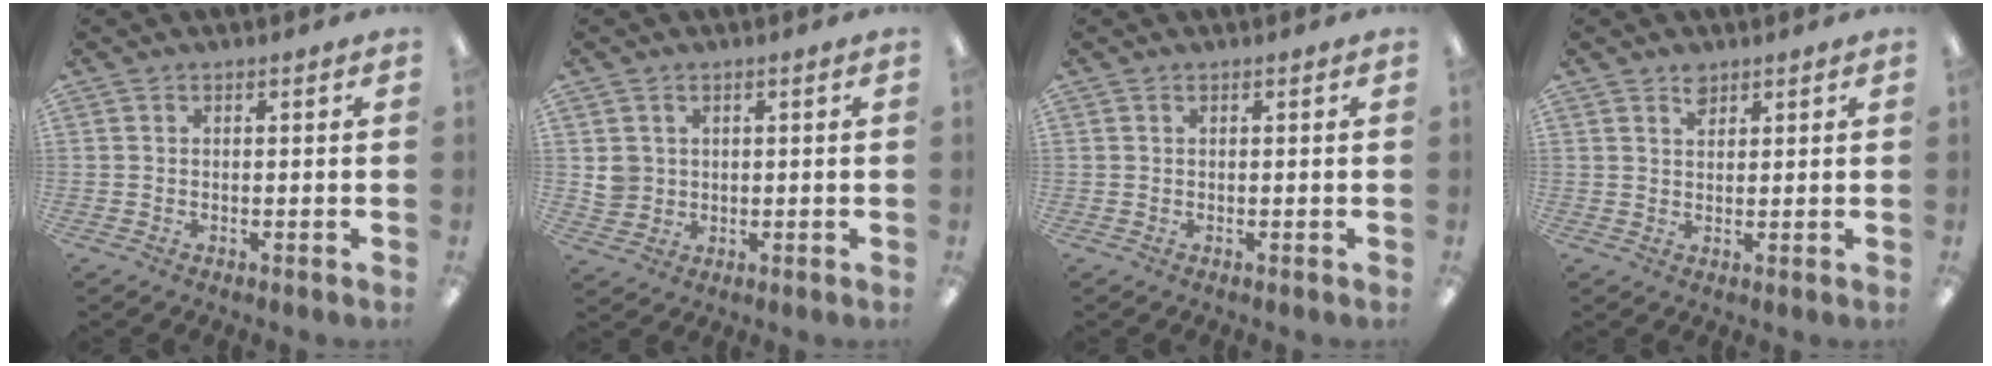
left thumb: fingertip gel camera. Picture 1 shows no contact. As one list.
[{"total": 3.8, "force": [1.1, 3.5, 0.5], "torque": [-0.011, 0.004, 0.021]}, {"total": 0.0}, {"total": 2.8, "force": [2.2, 1.5, 1.1], "torque": [-0.008, -0.007, 0.037]}]